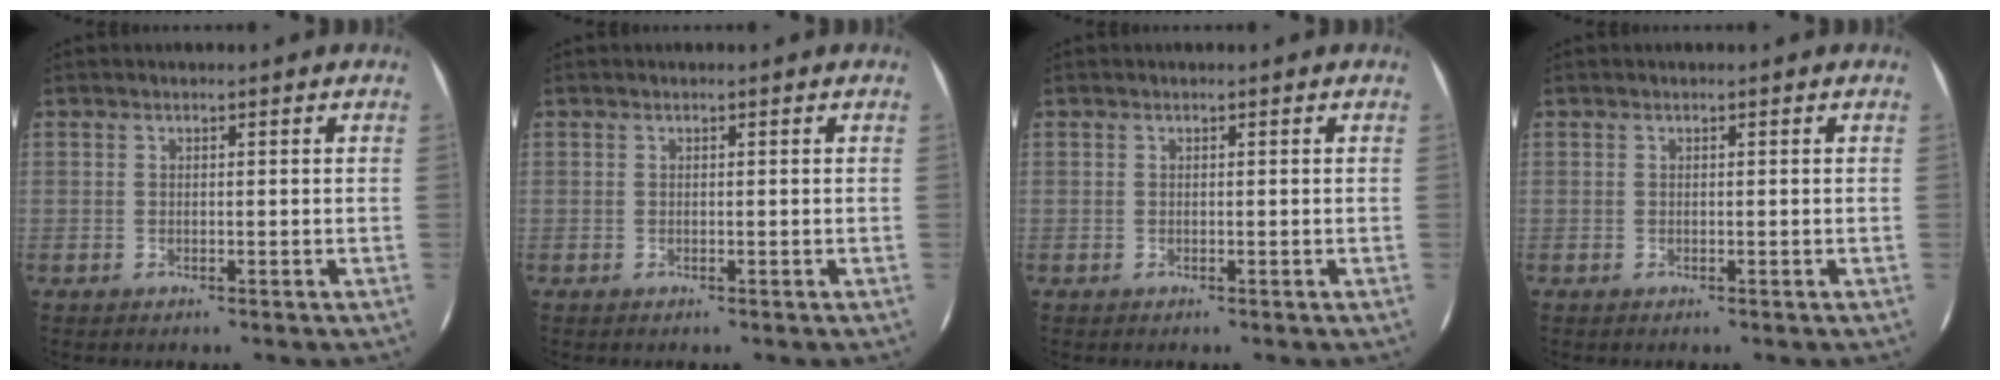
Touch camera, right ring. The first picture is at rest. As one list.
[{"total": 0.0}, {"total": 0.0}, {"total": 0.0}]